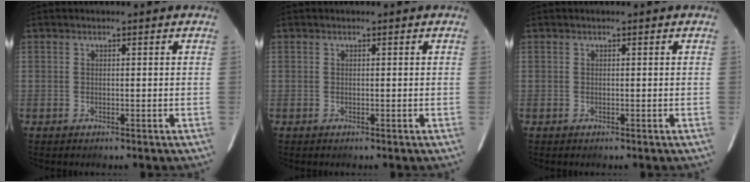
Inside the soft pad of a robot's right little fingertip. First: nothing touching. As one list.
[{"total": 0.0}, {"total": 0.0}]